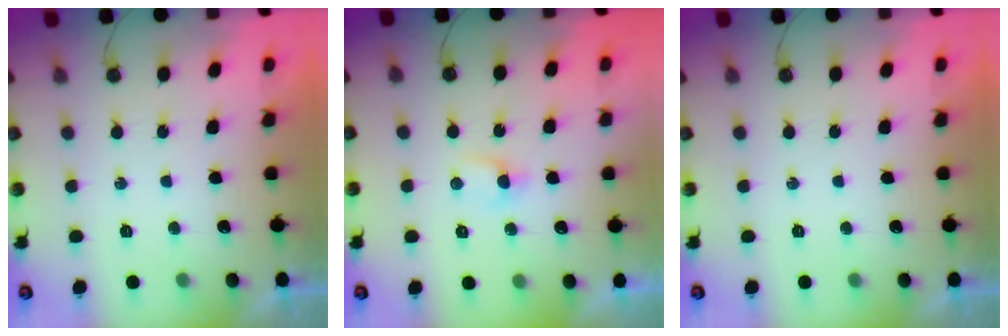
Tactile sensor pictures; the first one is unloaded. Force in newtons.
{"total": 2.7, "press": 2.6, "slide": 0.4}
{"total": 0.0}